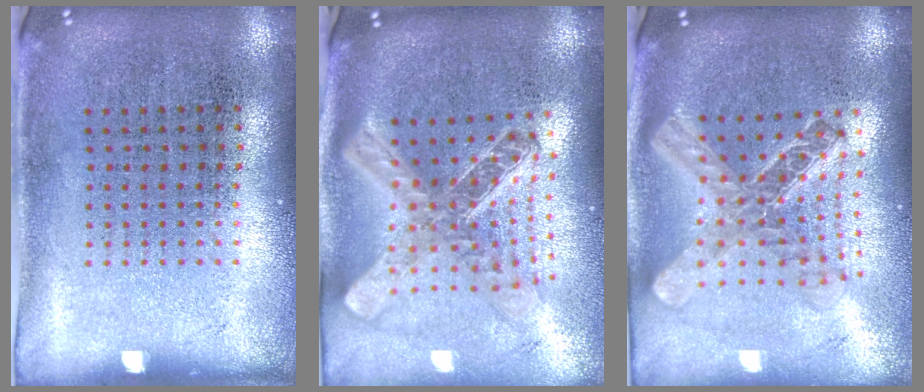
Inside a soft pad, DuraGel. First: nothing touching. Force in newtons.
{"total": 2.6, "press": 2.0, "slide": 1.6}
{"total": 2.1, "press": 1.7, "slide": 1.3}